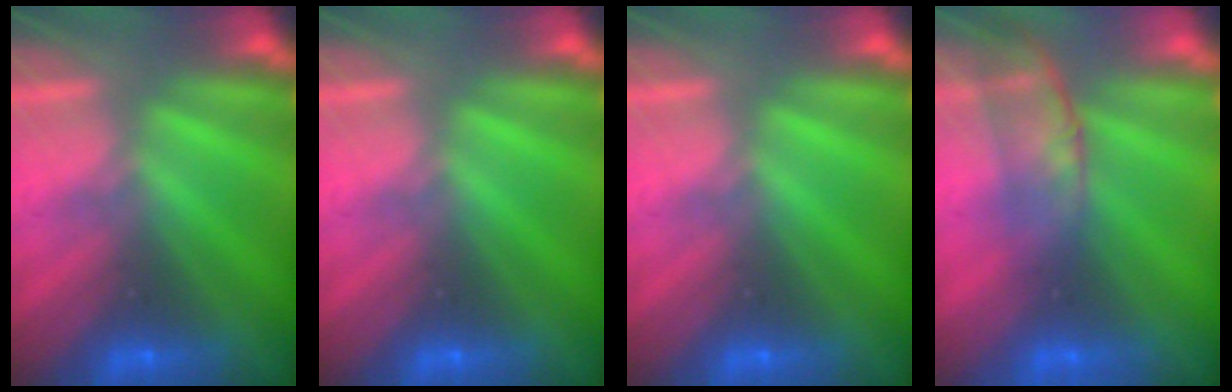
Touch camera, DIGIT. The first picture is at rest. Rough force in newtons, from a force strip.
{"total": 0.0}
{"total": 0.0}
{"total": 3.0}